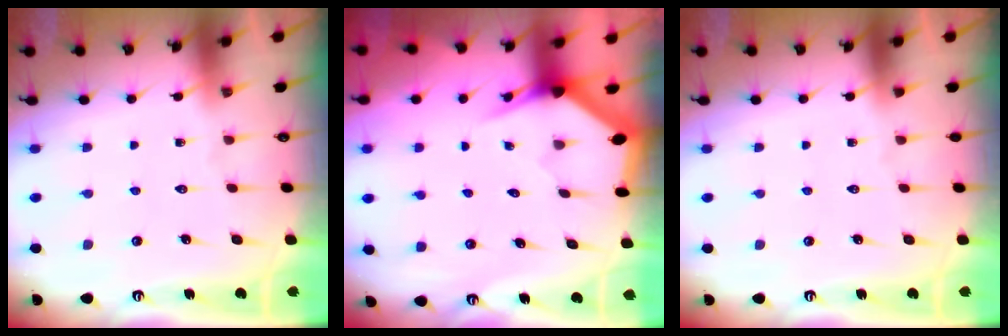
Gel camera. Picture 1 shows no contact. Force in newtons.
{"total": 3.3, "press": 3.3, "slide": 0.0}
{"total": 0.0}